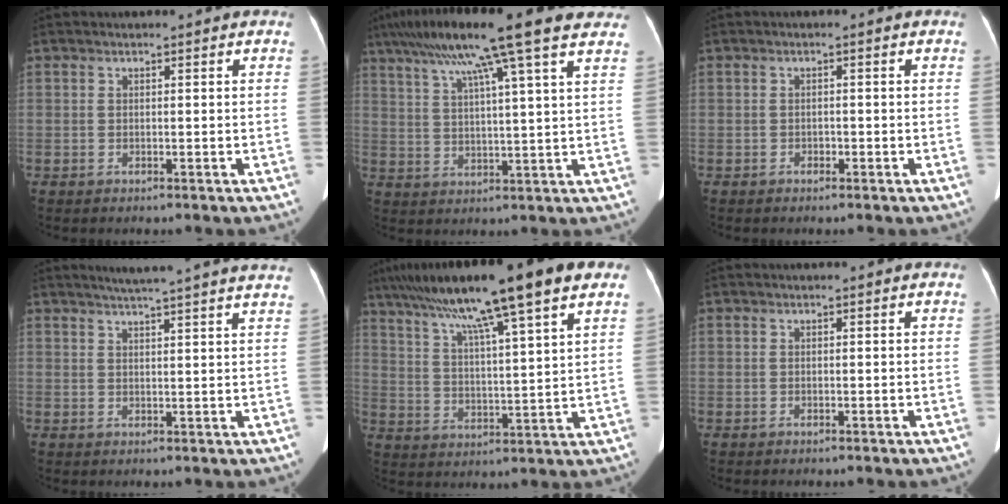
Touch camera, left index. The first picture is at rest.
{"total": 17.0, "force": [11.7, -0.4, 12.3], "torque": [-0.204, 0.050, 0.164]}
{"total": 0.8, "force": [-0.5, 0.5, 0.2], "torque": [-0.004, 0.002, -0.009]}
{"total": 14.9, "force": [13.2, -0.6, 6.8], "torque": [-0.107, -0.001, 0.160]}
{"total": 19.4, "force": [13.0, 0.4, 14.4], "torque": [-0.237, 0.041, 0.197]}
{"total": 0.0}